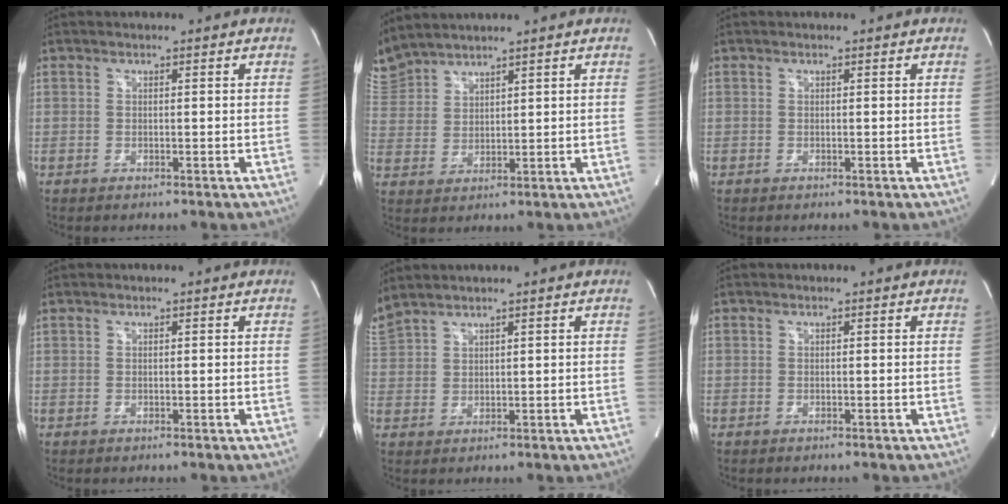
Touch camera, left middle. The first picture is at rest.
{"total": 6.7, "force": [6.5, 0.9, 1.1], "torque": [-0.043, 0.019, 0.143]}
{"total": 0.0}
{"total": 0.0}
{"total": 4.6, "force": [4.3, 0.1, 1.6], "torque": [-0.056, 0.019, 0.101]}
{"total": 0.0}